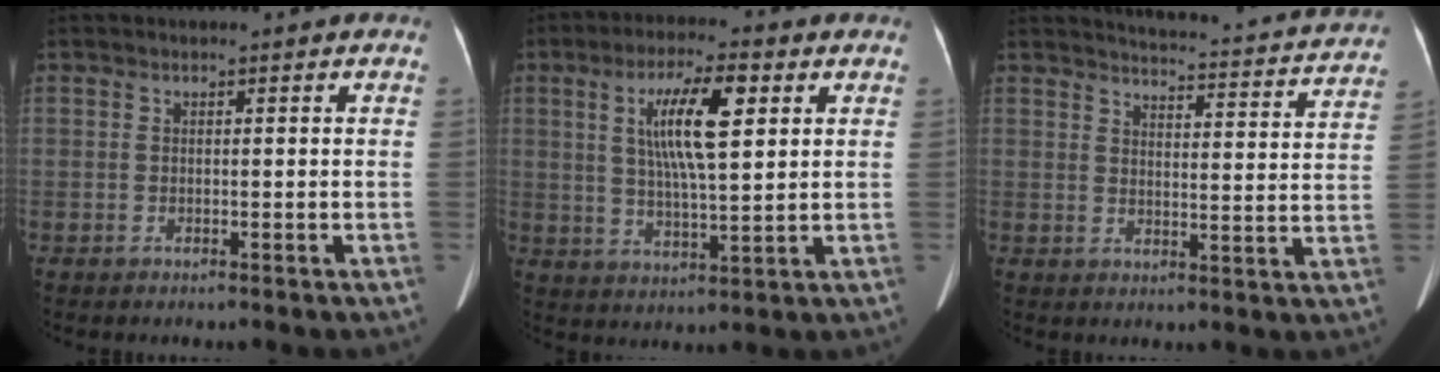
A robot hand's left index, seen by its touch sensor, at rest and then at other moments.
{"total": 9.9, "force": [2.8, 1.7, 9.4], "torque": [-0.168, 0.001, 0.054]}
{"total": 18.7, "force": [17.9, 1.5, 4.9], "torque": [-0.062, -0.067, 0.200]}